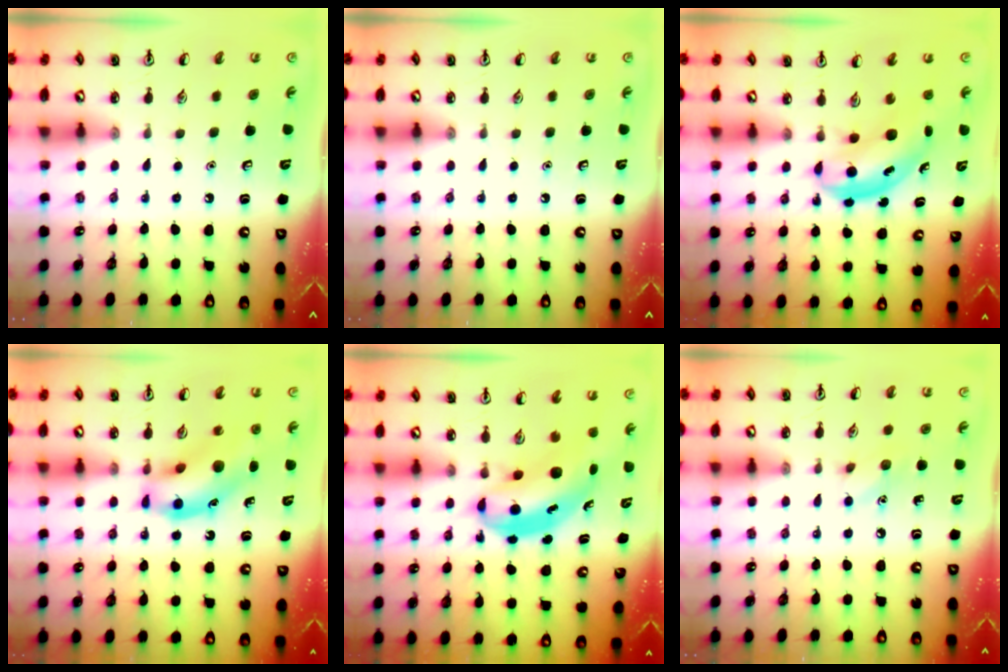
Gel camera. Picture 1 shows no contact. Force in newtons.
{"total": 0.0}
{"total": 5.1, "press": 5.1, "slide": 0.6}
{"total": 14.9, "press": 14.5, "slide": 3.2}
{"total": 6.2, "press": 6.0, "slide": 1.7}
{"total": 6.1, "press": 5.8, "slide": 1.7}